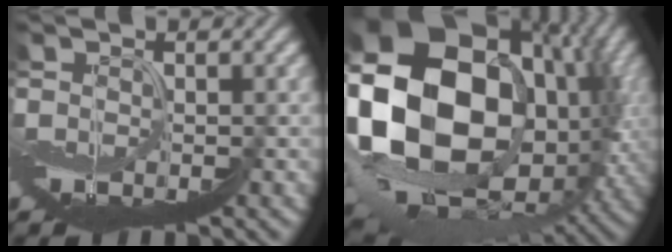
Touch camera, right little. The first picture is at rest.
{"total": 14.8, "force": [2.0, 11.1, 9.5], "torque": [-0.223, 0.018, 0.046]}